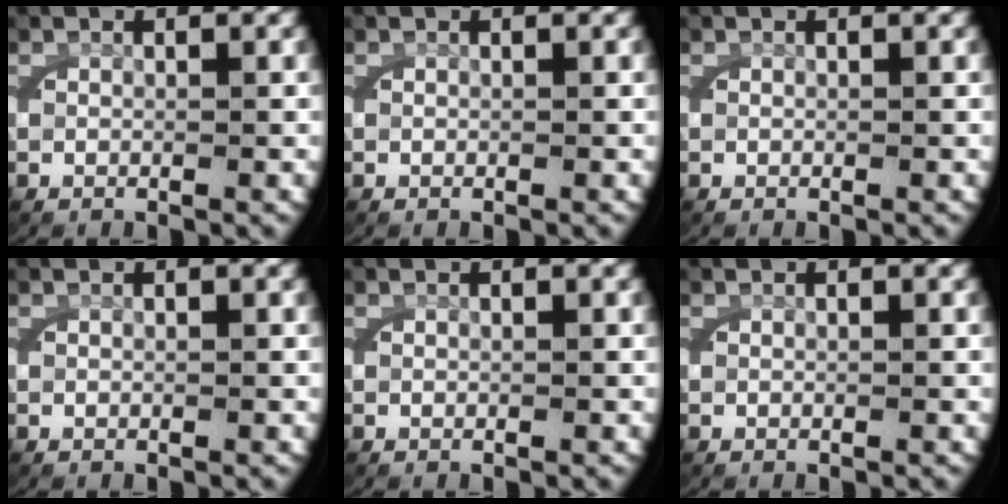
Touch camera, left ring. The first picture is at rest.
{"total": 0.0}
{"total": 0.0}
{"total": 0.0}
{"total": 0.0}
{"total": 0.0}